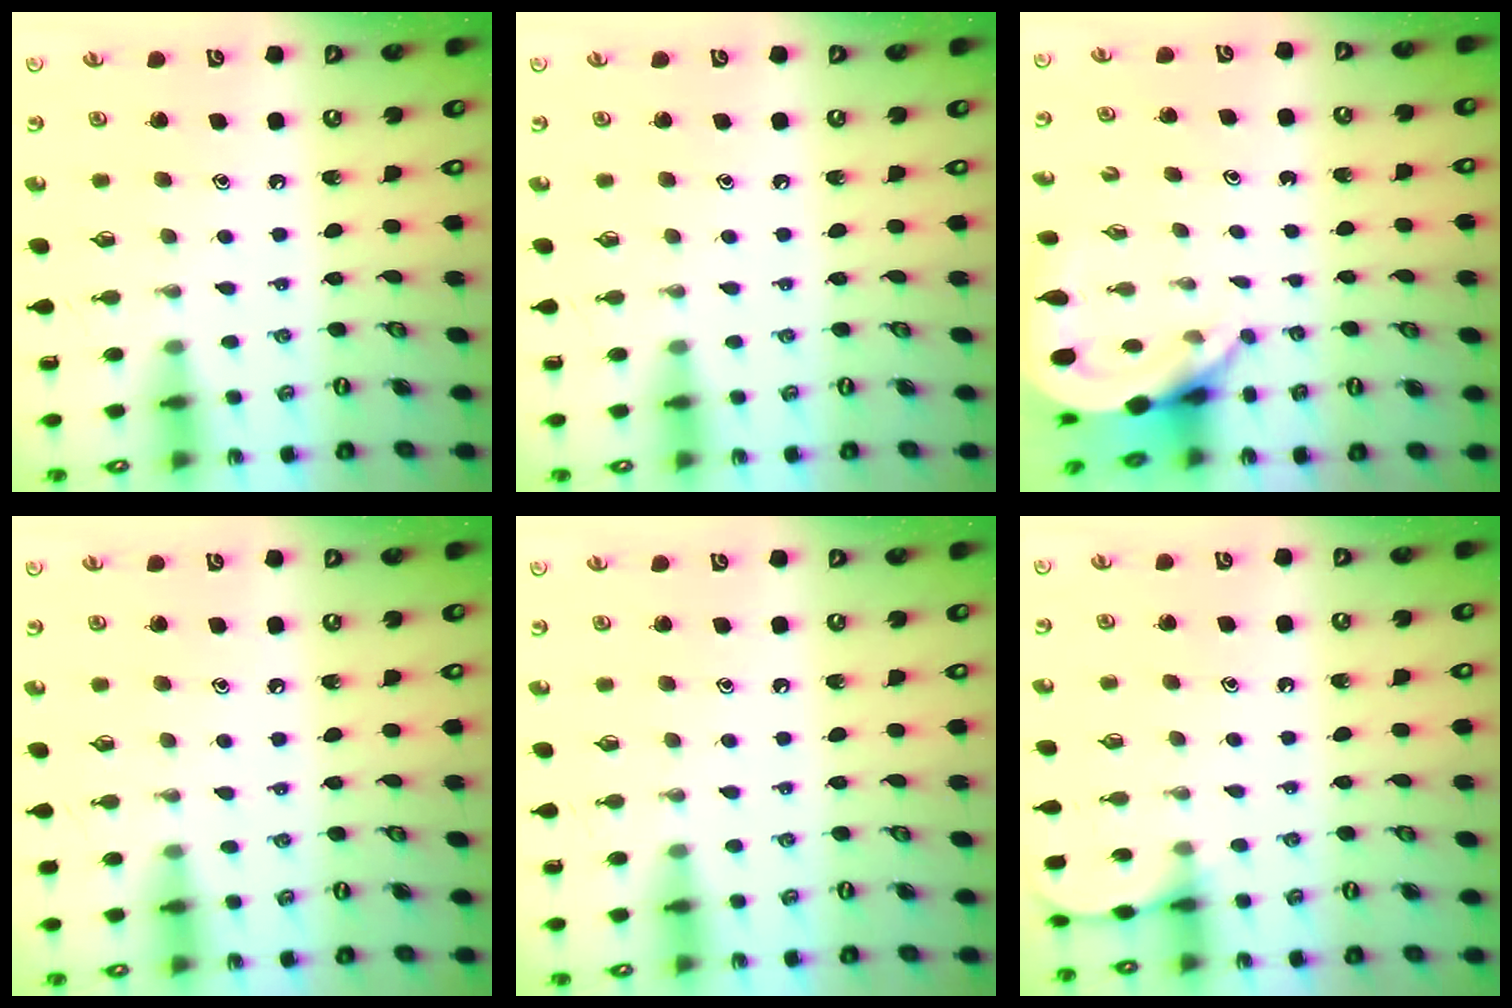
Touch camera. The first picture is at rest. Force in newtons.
{"total": 0.0}
{"total": 6.4, "press": 6.4, "slide": 0.5}
{"total": 4.1, "press": 4.0, "slide": 0.7}
{"total": 0.0}
{"total": 4.6, "press": 4.5, "slide": 0.4}